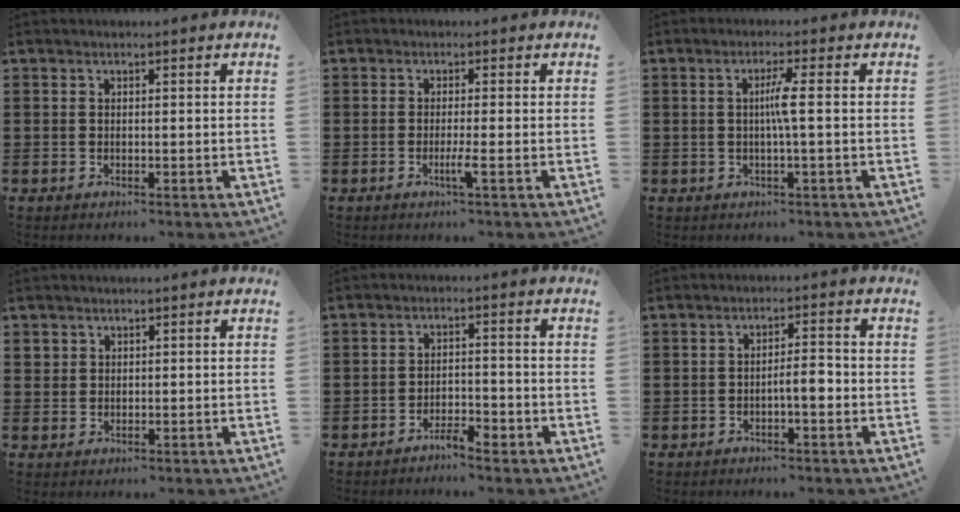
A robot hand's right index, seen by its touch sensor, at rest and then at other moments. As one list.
[{"total": 2.4, "force": [-1.0, -0.3, 2.2], "torque": [-0.036, -0.007, -0.019]}, {"total": 3.1, "force": [-0.2, -0.4, 3.1], "torque": [-0.057, -0.007, -0.008]}, {"total": 1.4, "force": [1.0, 0.9, 0.0], "torque": [-0.003, 0.002, 0.021]}, {"total": 1.9, "force": [-1.8, 0.3, 0.5], "torque": [-0.014, 0.003, -0.038]}, {"total": 3.2, "force": [-1.1, 0.8, 2.9], "torque": [-0.052, 0.007, -0.023]}]